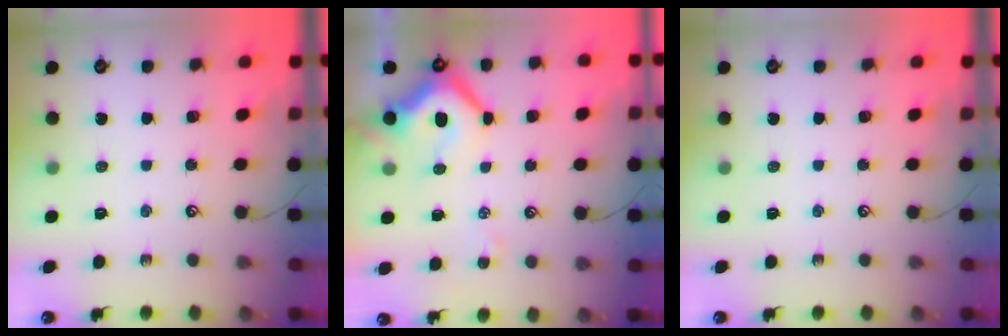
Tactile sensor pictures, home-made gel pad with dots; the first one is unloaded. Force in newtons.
{"total": 10.1, "press": 10.0, "slide": 1.5}
{"total": 0.0}